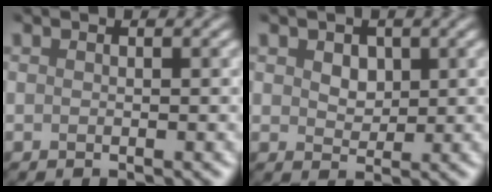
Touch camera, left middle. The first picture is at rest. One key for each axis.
{"total": 1.9, "fx": 0.9, "fy": 1.4, "fz": 1.0, "tx": -0.022, "ty": 0.001, "tz": 0.006}